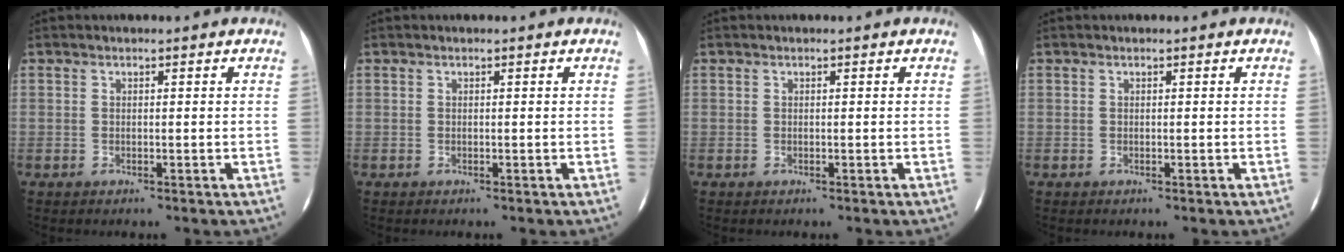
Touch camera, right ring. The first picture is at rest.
{"total": 0.0}
{"total": 0.0}
{"total": 0.0}